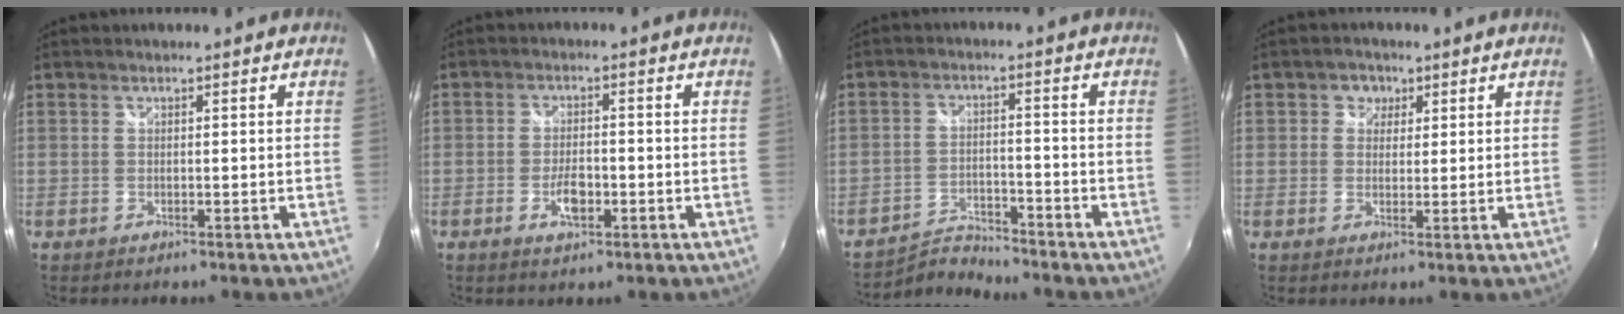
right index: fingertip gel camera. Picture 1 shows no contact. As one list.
[{"total": 4.4, "force": [-1.7, 2.0, 3.6], "torque": [-0.074, 0.000, -0.029]}, {"total": 5.6, "force": [-5.6, 0.4, -0.3], "torque": [-0.008, 0.012, -0.102]}, {"total": 3.1, "force": [0.9, 2.9, 0.6], "torque": [-0.004, 0.008, 0.010]}]